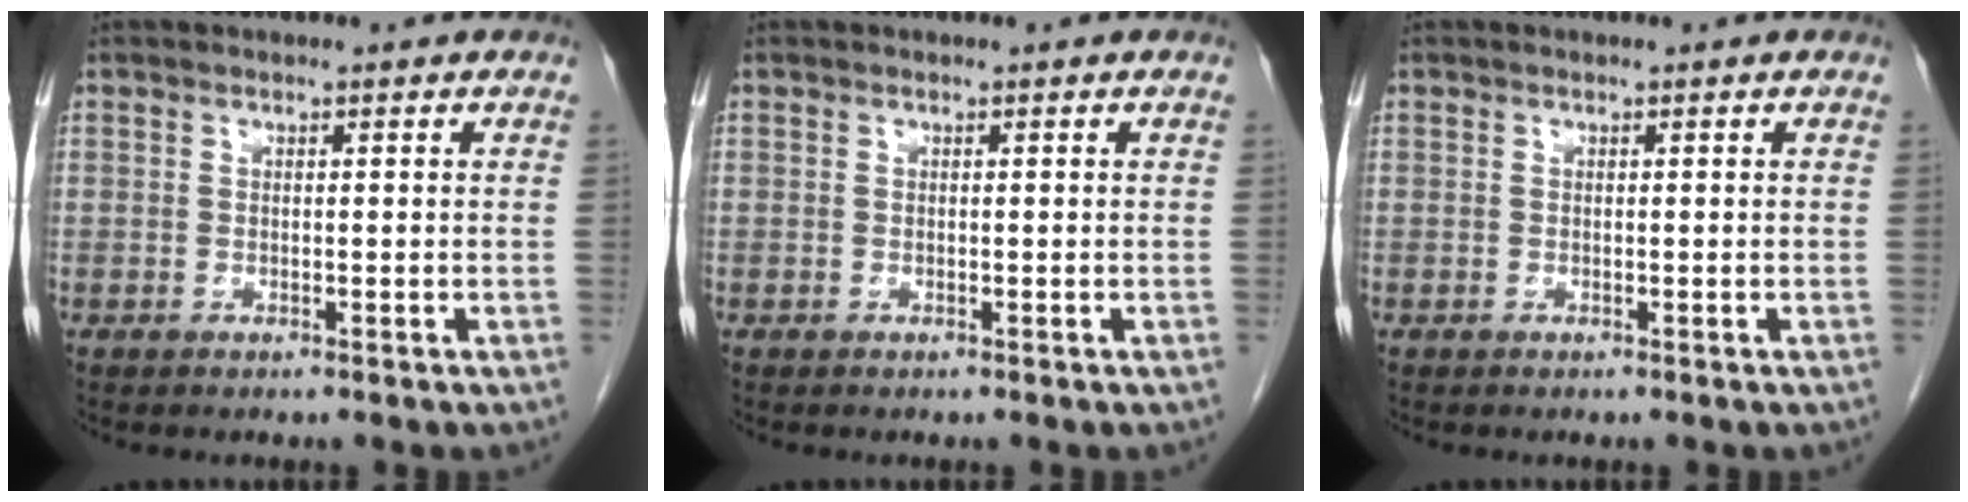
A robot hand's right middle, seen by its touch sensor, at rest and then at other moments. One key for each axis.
{"total": 0.0}
{"total": 0.0}